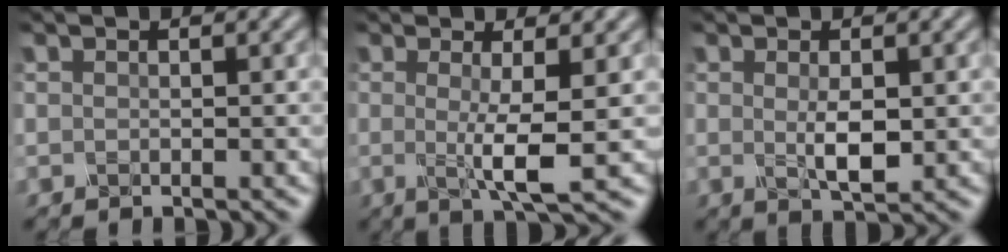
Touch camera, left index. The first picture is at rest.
{"total": 4.1, "force": [0.0, 0.6, 4.1], "torque": [-0.073, -0.012, 0.000]}
{"total": 2.7, "force": [0.1, 0.9, 2.6], "torque": [-0.052, -0.006, 0.006]}